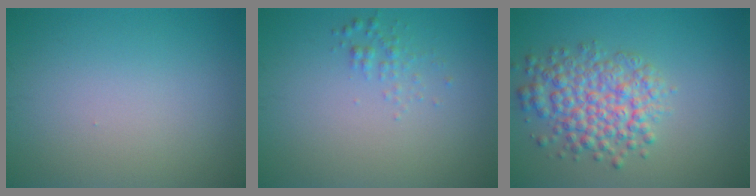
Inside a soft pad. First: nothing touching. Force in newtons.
{"total": 1.1, "press": 1.1, "slide": 0.0}
{"total": 5.4, "press": 5.4, "slide": 0.1}